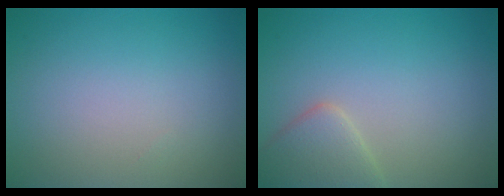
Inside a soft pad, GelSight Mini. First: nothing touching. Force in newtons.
{"total": 2.9, "press": 2.9, "slide": 0.1}